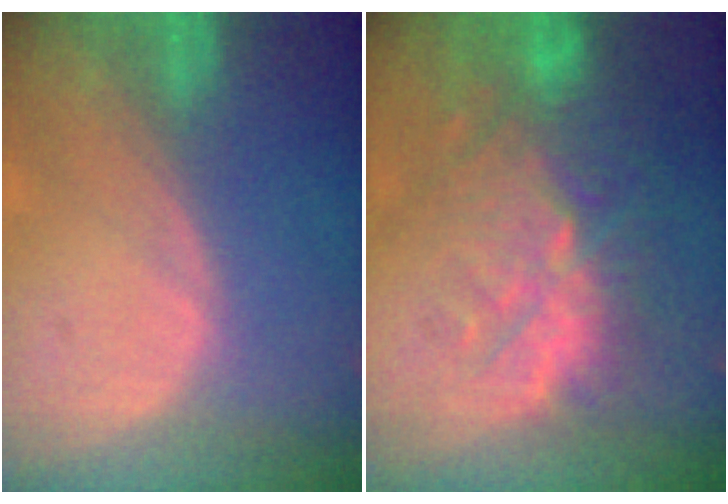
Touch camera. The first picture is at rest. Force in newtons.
{"total": 10.1, "press": 9.7, "slide": 2.8}